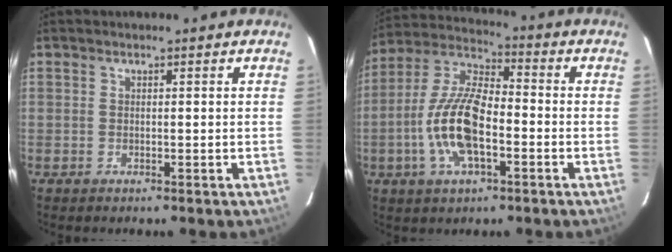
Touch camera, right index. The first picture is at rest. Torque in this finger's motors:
{"motor_torque": [2.08, -0.06, 0.84, 0.11]}